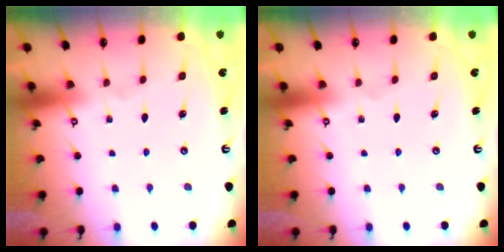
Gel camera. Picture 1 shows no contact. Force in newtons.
{"total": 0.0}